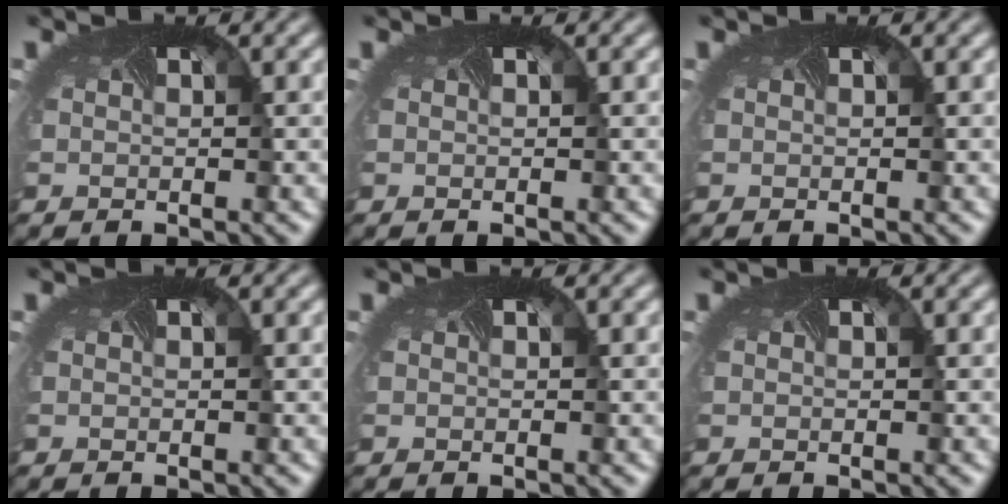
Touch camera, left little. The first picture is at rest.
{"total": 0.0}
{"total": 0.0}
{"total": 0.0}
{"total": 0.0}
{"total": 0.0}